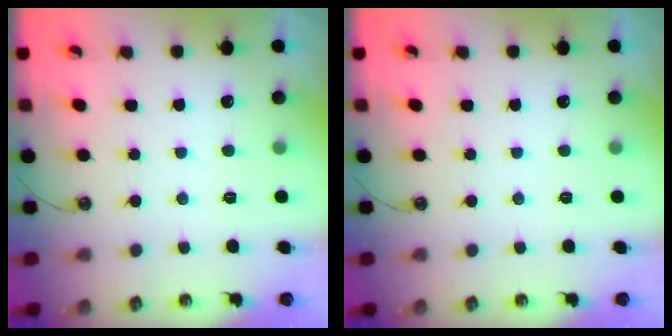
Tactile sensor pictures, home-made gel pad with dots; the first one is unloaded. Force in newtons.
{"total": 0.0}